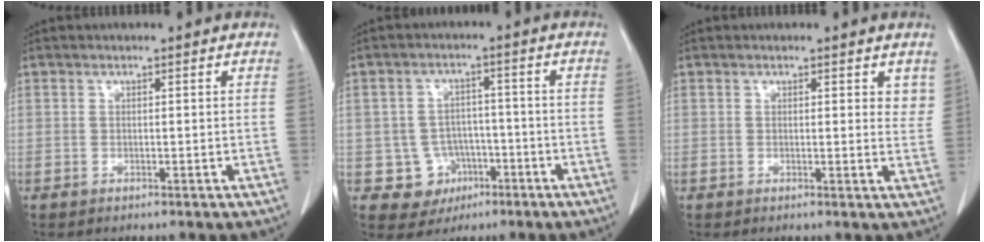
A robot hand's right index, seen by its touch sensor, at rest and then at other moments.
{"total": 6.3, "force": [-2.2, 5.9, 0.8], "torque": [-0.007, 0.013, -0.025]}
{"total": 2.3, "force": [1.6, 1.1, 1.3], "torque": [-0.003, -0.008, 0.013]}